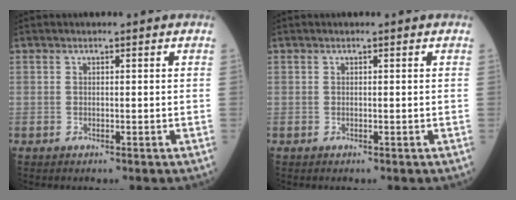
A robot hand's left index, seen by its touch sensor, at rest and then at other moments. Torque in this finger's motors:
{"motor_torque": [0.00, 0.00, 0.03, -0.01]}